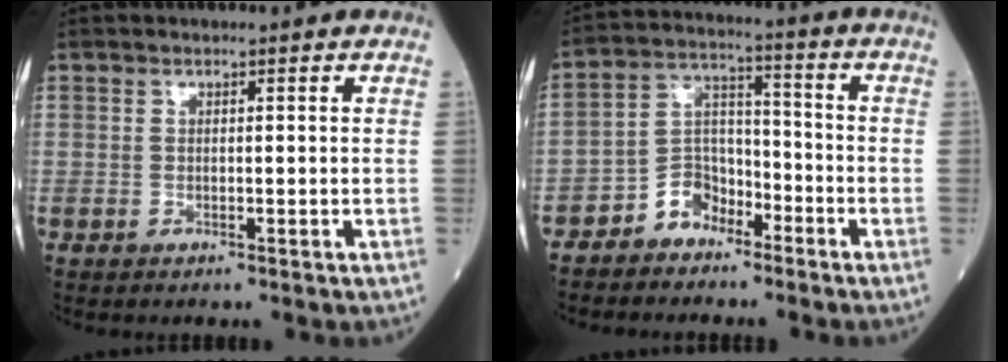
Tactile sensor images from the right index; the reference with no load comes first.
{"total": 6.4, "force": [-4.4, 4.2, 1.9], "torque": [-0.030, 0.017, -0.082]}